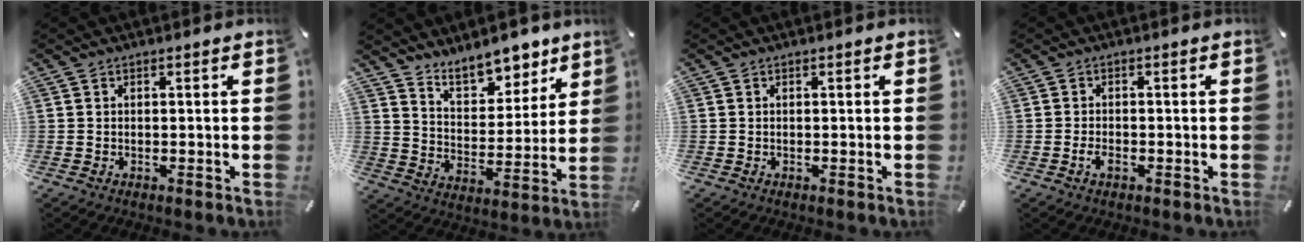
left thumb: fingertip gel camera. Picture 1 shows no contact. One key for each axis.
{"total": 10.6, "fx": 9.4, "fy": 4.5, "fz": 1.7, "tx": -0.031, "ty": -0.080, "tz": 0.173}
{"total": 0.0}
{"total": 2.2, "fx": -1.1, "fy": 1.0, "fz": 1.6, "tx": -0.036, "ty": 0.000, "tz": -0.021}